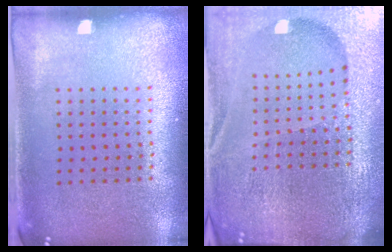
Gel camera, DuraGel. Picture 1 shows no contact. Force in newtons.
{"total": 6.7, "press": 5.8, "slide": 3.3}